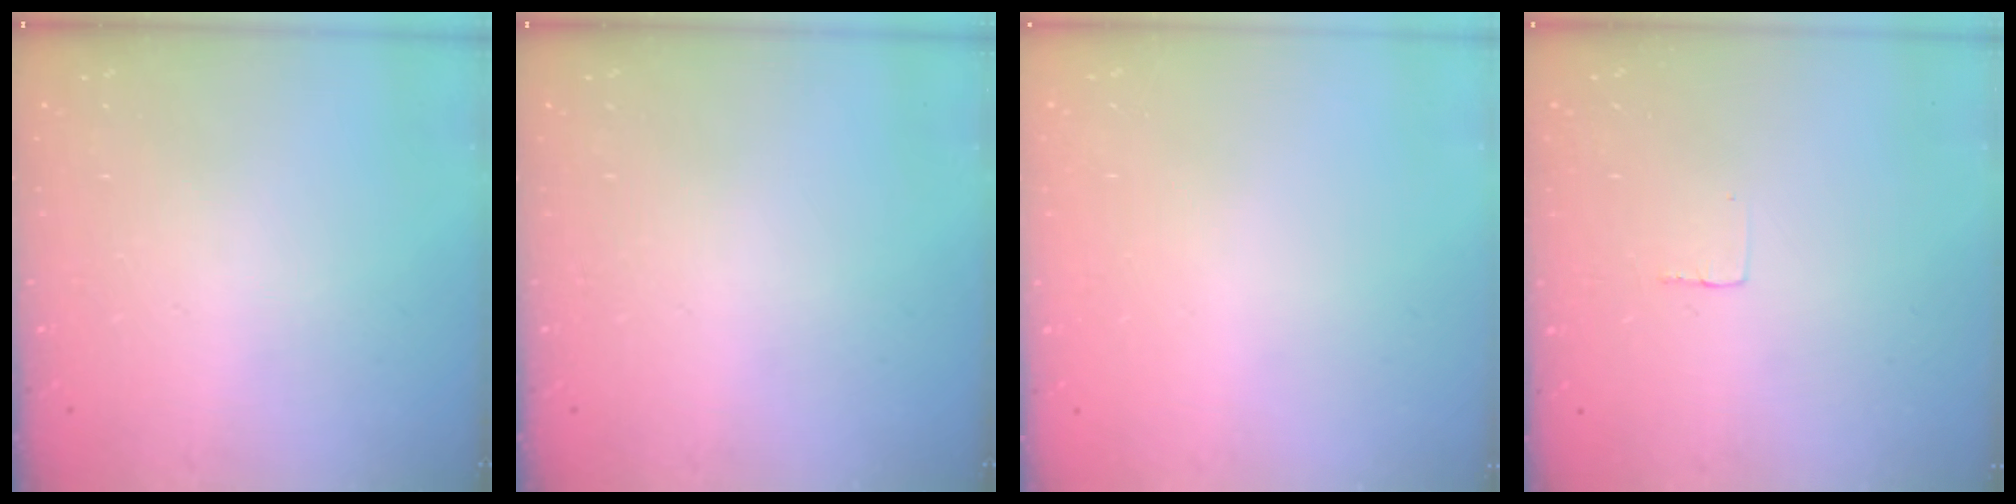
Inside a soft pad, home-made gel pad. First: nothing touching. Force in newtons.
{"total": 0.0}
{"total": 0.0}
{"total": 2.4, "press": 2.4, "slide": 0.1}